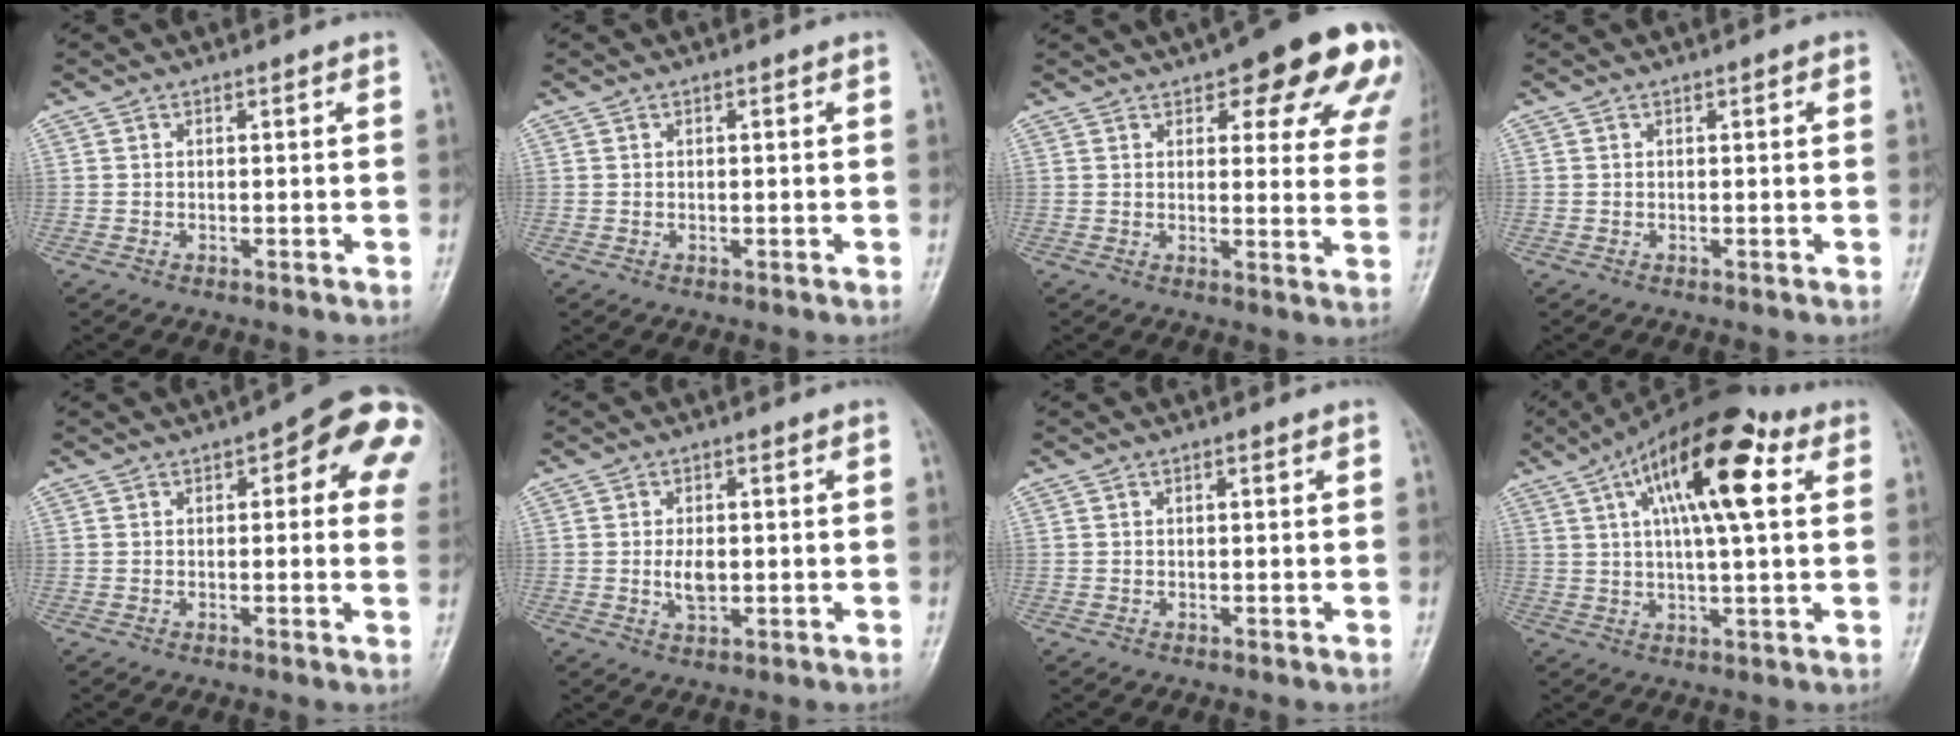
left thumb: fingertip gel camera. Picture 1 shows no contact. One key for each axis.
{"total": 0.0}
{"total": 19.2, "fx": 10.4, "fy": 7.0, "fz": 14.5, "tx": -0.138, "ty": -0.025, "tz": 0.115}
{"total": 0.8, "fx": 0.3, "fy": 0.3, "fz": 0.7, "tx": -0.010, "ty": 0.002, "tz": 0.003}
{"total": 12.7, "fx": 3.8, "fy": 4.9, "fz": 11.1, "tx": -0.087, "ty": 0.008, "tz": 0.029}
{"total": 3.7, "fx": -0.3, "fy": 2.1, "fz": 3.1, "tx": -0.054, "ty": -0.001, "tz": -0.003}
{"total": 0.0}
{"total": 16.8, "fx": 5.8, "fy": 5.7, "fz": 14.7, "tx": -0.226, "ty": 0.013, "tz": 0.083}